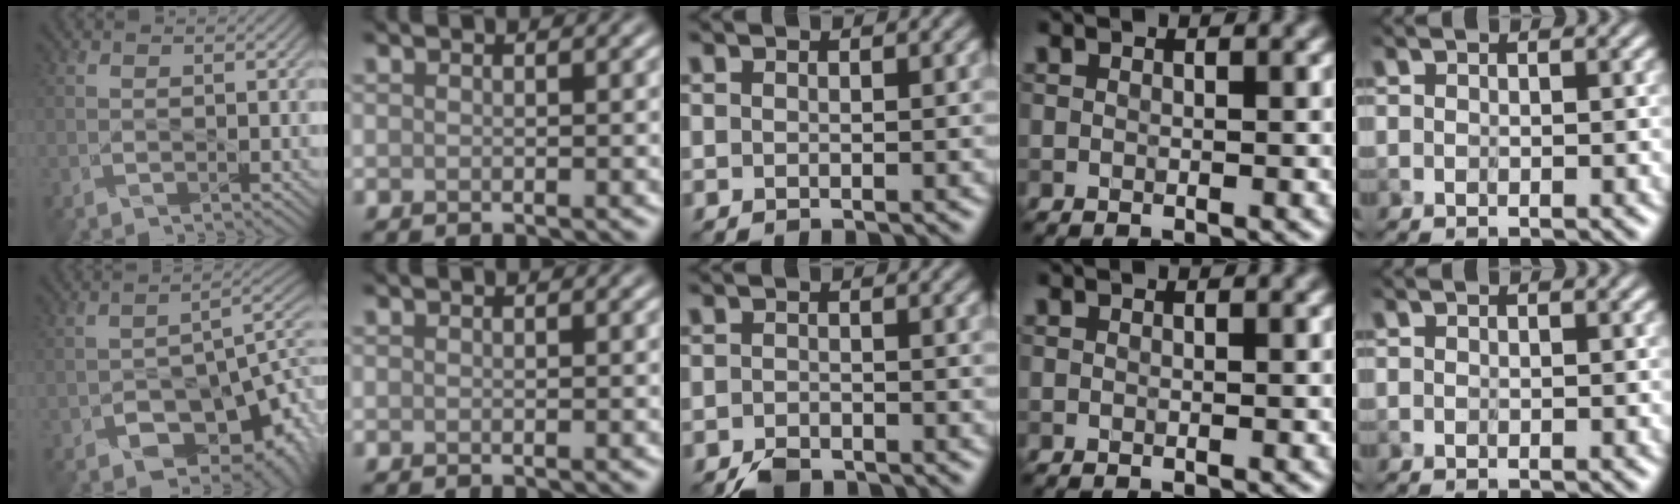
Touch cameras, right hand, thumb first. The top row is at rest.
{"thumb": {"total": 12.0, "force": [-5.3, 7.1, 8.0], "torque": [-0.112, -0.034, -0.068]}, "middle": {"total": 2.3, "force": [-1.9, 0.9, 0.8], "torque": [-0.015, 0.000, -0.039]}}